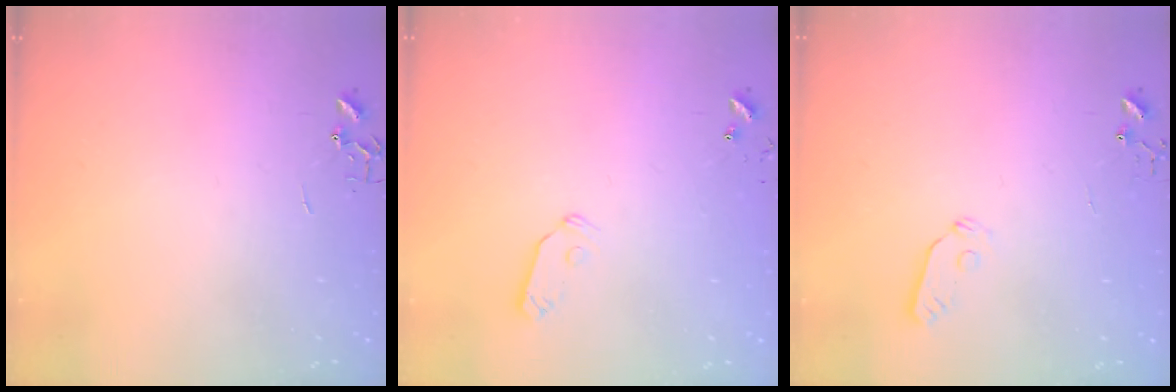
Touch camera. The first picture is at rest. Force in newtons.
{"total": 5.6, "press": 5.6, "slide": 0.3}
{"total": 3.6, "press": 3.6, "slide": 0.5}